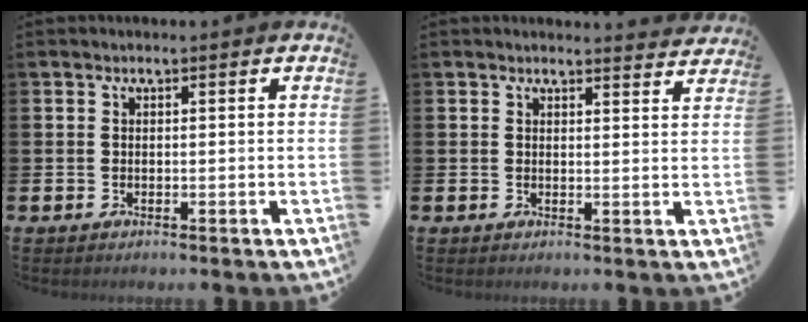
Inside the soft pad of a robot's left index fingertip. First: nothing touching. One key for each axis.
{"total": 2.3, "fx": 2.3, "fy": 0.2, "fz": -0.1, "tx": 0.005, "ty": -0.016, "tz": 0.040}